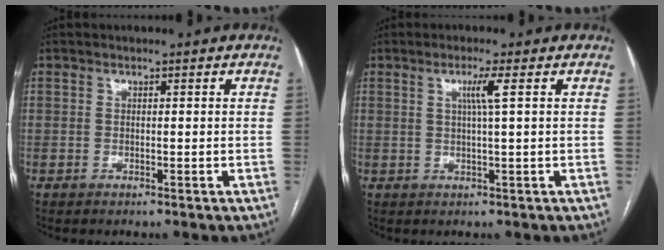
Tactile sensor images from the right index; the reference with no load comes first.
{"total": 2.9, "force": [0.9, -0.7, 2.7], "torque": [-0.053, -0.002, 0.016]}